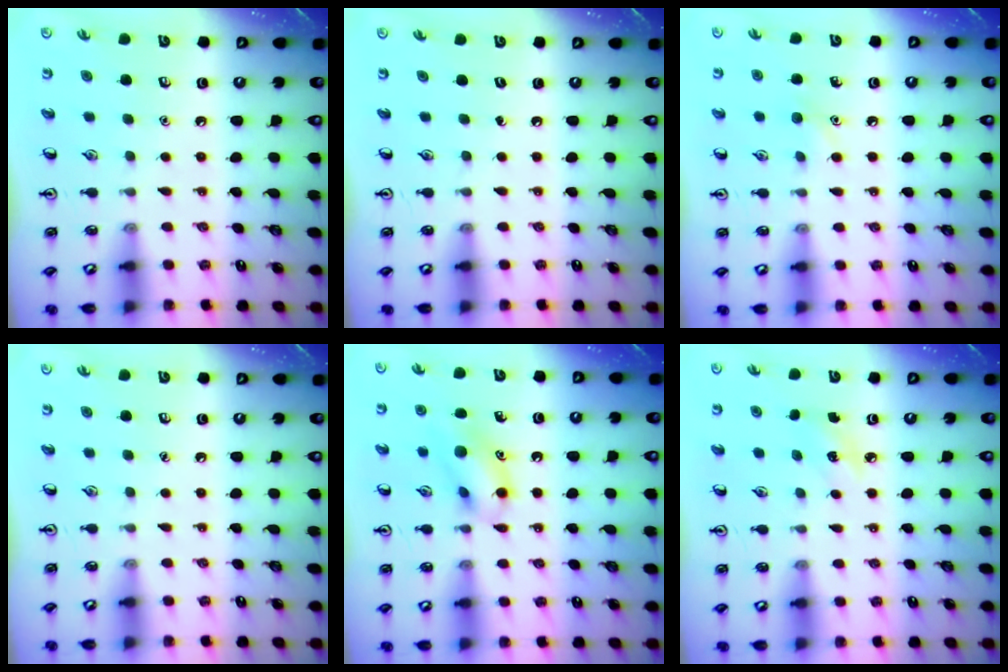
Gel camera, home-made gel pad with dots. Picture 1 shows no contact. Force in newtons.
{"total": 0.0}
{"total": 5.9, "press": 5.6, "slide": 1.7}
{"total": 0.0}
{"total": 12.2, "press": 12.0, "slide": 2.2}
{"total": 4.8, "press": 4.6, "slide": 1.5}